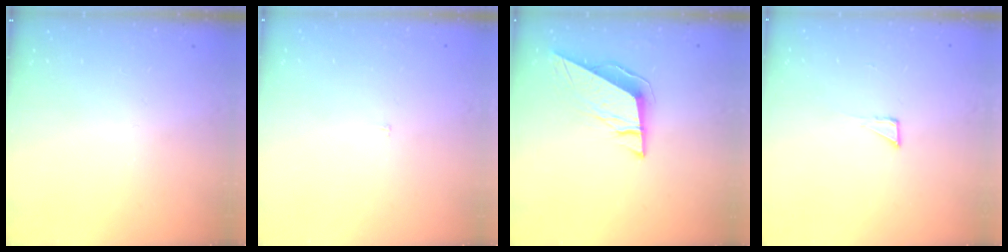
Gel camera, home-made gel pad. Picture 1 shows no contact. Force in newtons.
{"total": 2.3, "press": 2.3, "slide": 0.2}
{"total": 9.5, "press": 9.4, "slide": 1.7}
{"total": 2.8, "press": 2.8, "slide": 0.2}